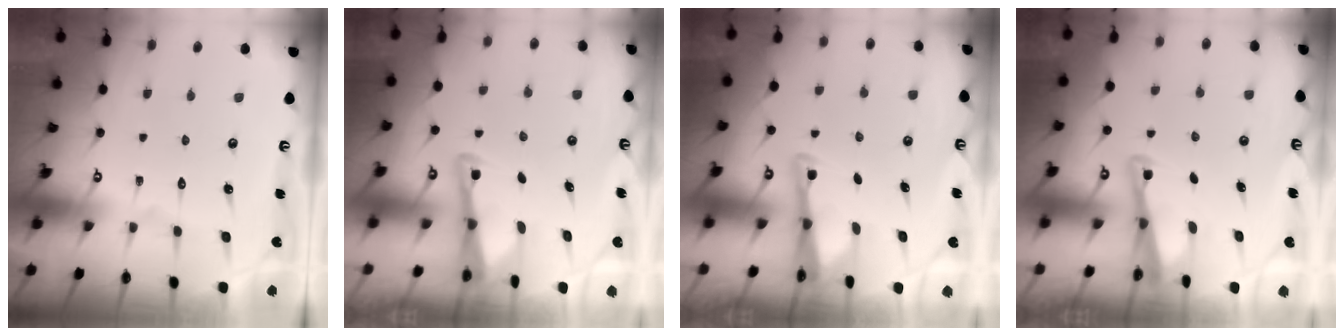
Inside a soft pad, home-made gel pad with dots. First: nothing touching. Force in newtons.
{"total": 3.0, "press": 2.9, "slide": 0.4}
{"total": 2.8, "press": 2.8, "slide": 0.2}
{"total": 2.8, "press": 2.8, "slide": 0.3}